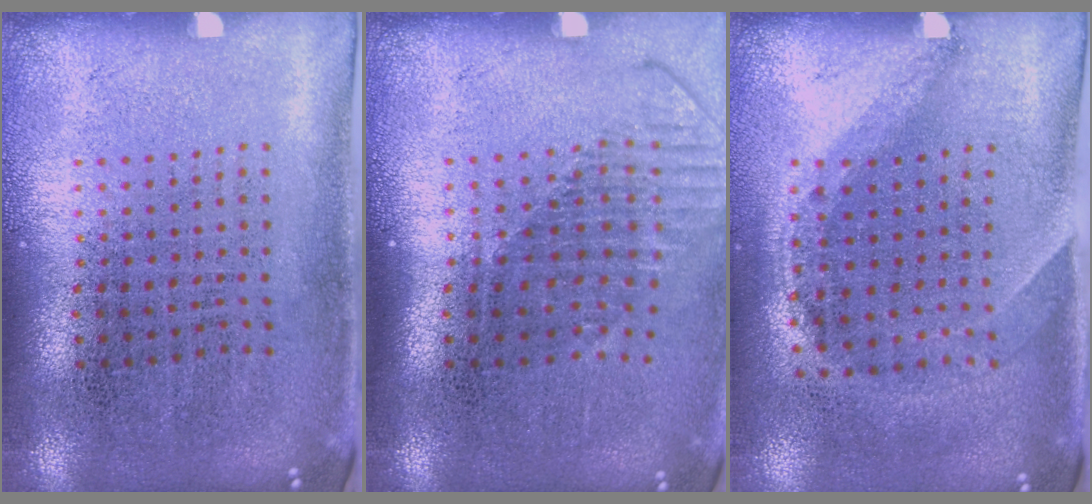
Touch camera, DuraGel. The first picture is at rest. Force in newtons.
{"total": 1.6, "press": 1.2, "slide": 1.0}
{"total": 1.4, "press": 1.1, "slide": 0.9}